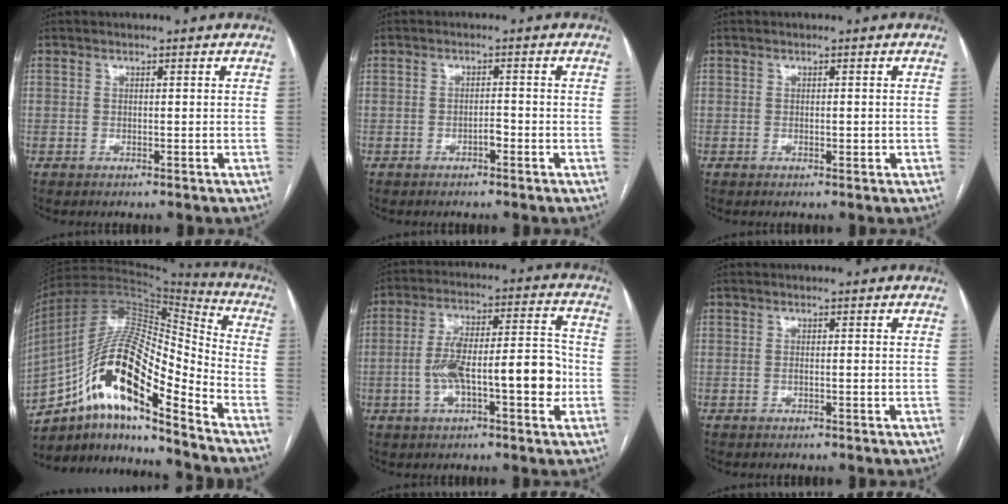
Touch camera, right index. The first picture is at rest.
{"total": 1.4, "force": [-0.8, 0.4, 1.1], "torque": [-0.016, 0.003, -0.013]}
{"total": 0.8, "force": [-0.1, 0.4, 0.7], "torque": [-0.009, -0.001, 0.001]}
{"total": 20.2, "force": [-10.8, 4.2, 16.5], "torque": [-0.329, 0.014, -0.190]}
{"total": 13.9, "force": [-2.9, 3.5, 13.1], "torque": [-0.224, 0.033, -0.044]}
{"total": 0.8, "force": [-0.1, 0.2, 0.8], "torque": [-0.013, 0.001, 0.000]}